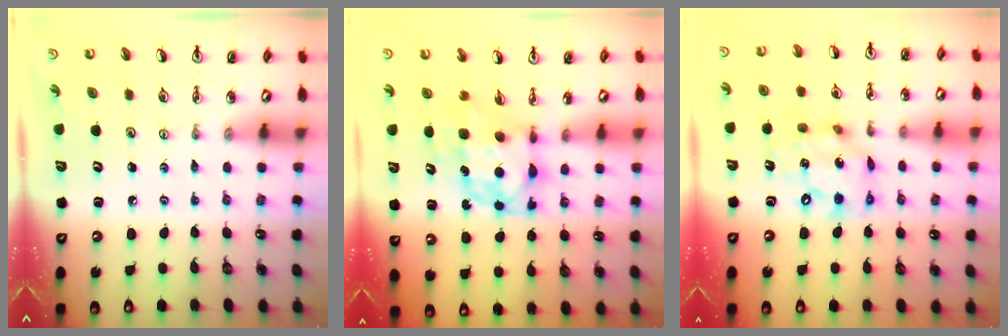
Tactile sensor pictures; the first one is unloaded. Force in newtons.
{"total": 8.1, "press": 8.0, "slide": 0.6}
{"total": 14.1, "press": 14.1, "slide": 1.0}